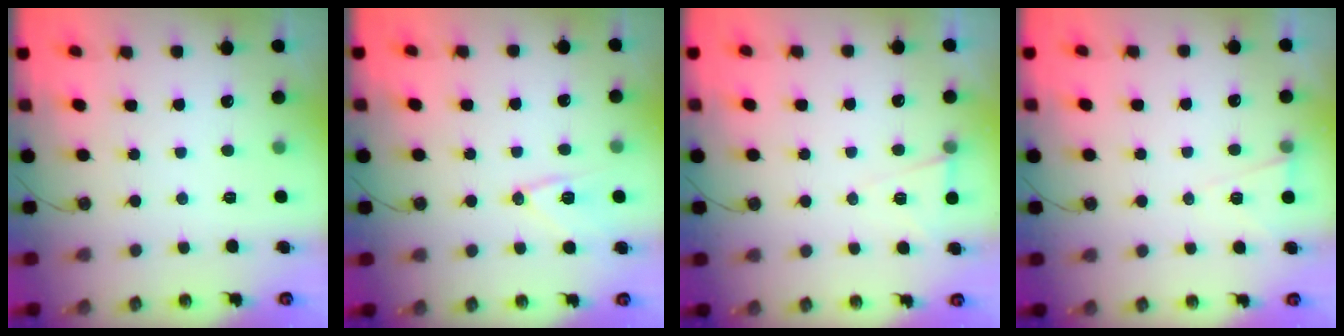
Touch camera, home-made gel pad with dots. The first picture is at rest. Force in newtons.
{"total": 11.5, "press": 11.5, "slide": 0.2}
{"total": 6.2, "press": 4.3, "slide": 4.4}
{"total": 5.4, "press": 3.3, "slide": 4.2}